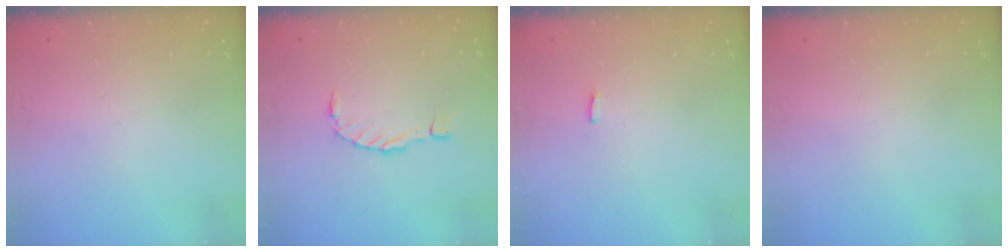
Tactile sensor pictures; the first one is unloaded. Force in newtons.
{"total": 0.0}
{"total": 0.0}
{"total": 0.0}